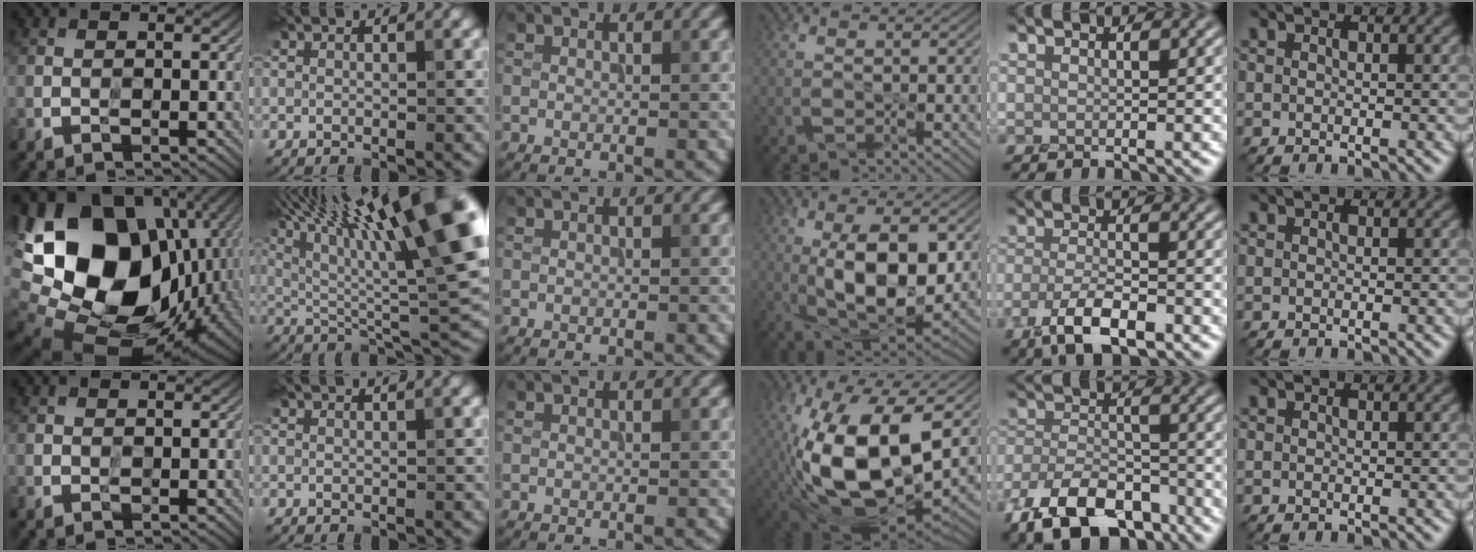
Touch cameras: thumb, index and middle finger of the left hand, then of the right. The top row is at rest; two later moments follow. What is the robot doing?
{"motion": "peel", "object": "velcro strap"}